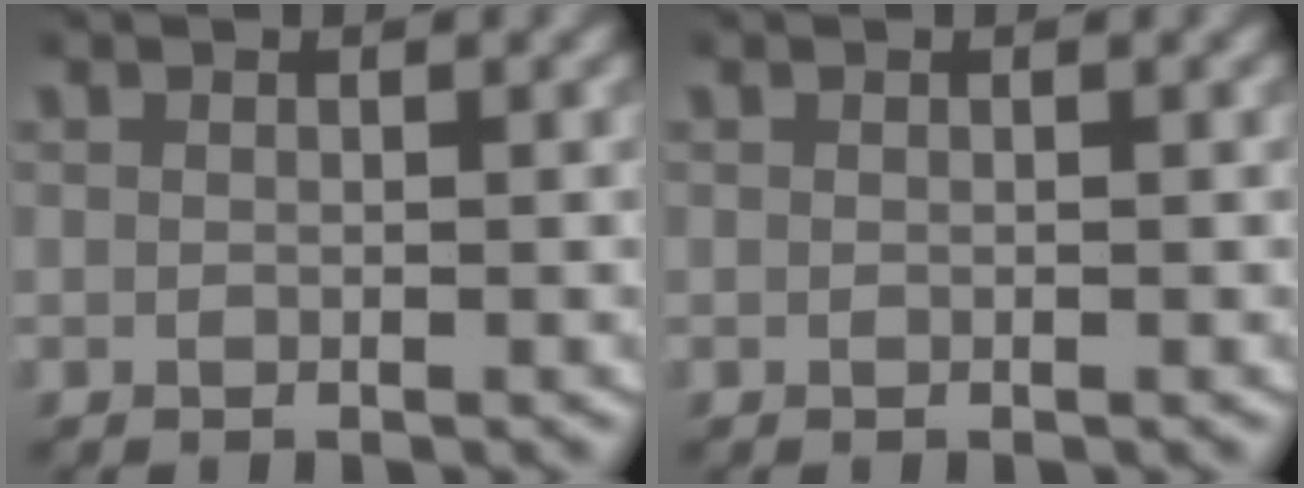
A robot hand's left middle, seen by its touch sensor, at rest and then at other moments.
{"total": 0.0}